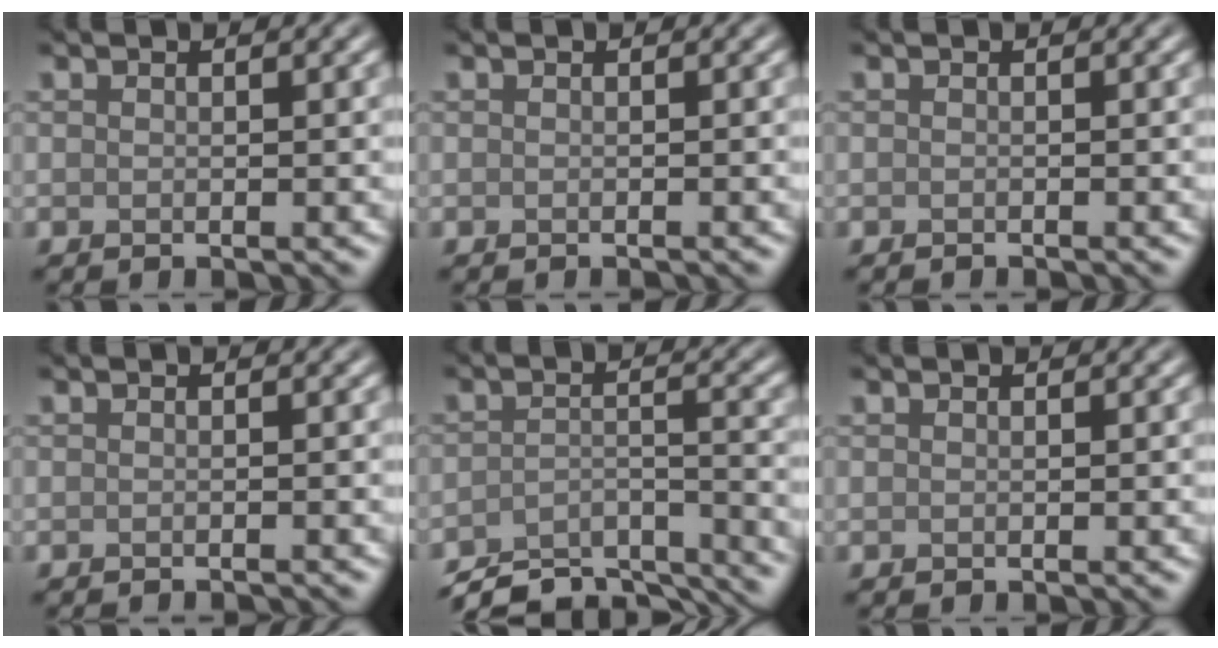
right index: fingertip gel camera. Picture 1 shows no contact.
{"total": 0.6, "force": [-0.6, 0.1, 0.3], "torque": [0.000, 0.001, -0.009]}
{"total": 0.5, "force": [-0.5, 0.1, 0.2], "torque": [-0.001, 0.000, -0.008]}
{"total": 1.4, "force": [-1.2, 0.3, 0.6], "torque": [0.006, 0.000, -0.017]}
{"total": 8.5, "force": [-7.6, 2.2, 3.2], "torque": [-0.053, -0.002, -0.116]}
{"total": 0.0}